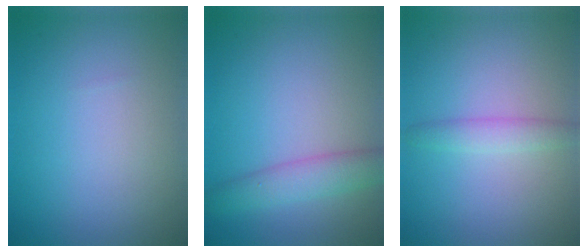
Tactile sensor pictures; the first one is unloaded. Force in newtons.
{"total": 3.2, "press": 3.1, "slide": 0.2}
{"total": 1.8, "press": 1.8, "slide": 0.1}